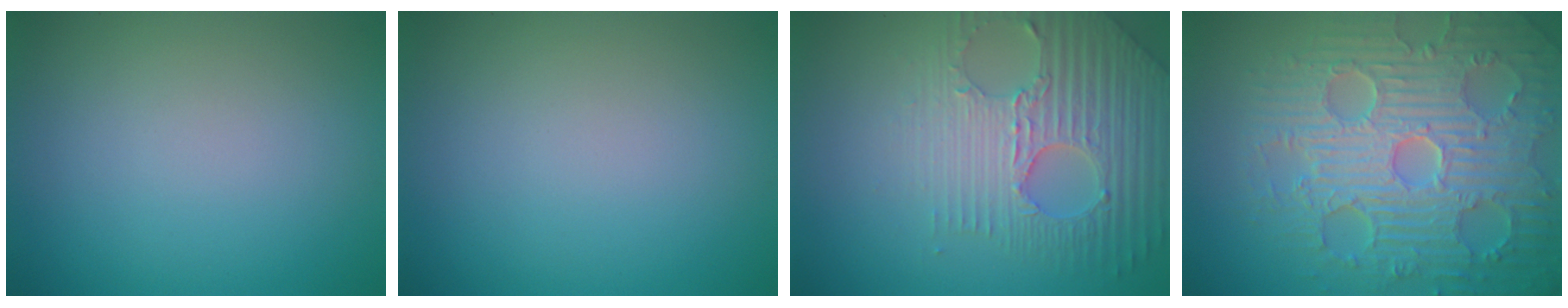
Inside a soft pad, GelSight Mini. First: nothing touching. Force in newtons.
{"total": 0.0}
{"total": 6.1, "press": 4.9, "slide": 3.7}
{"total": 9.4, "press": 6.8, "slide": 6.4}